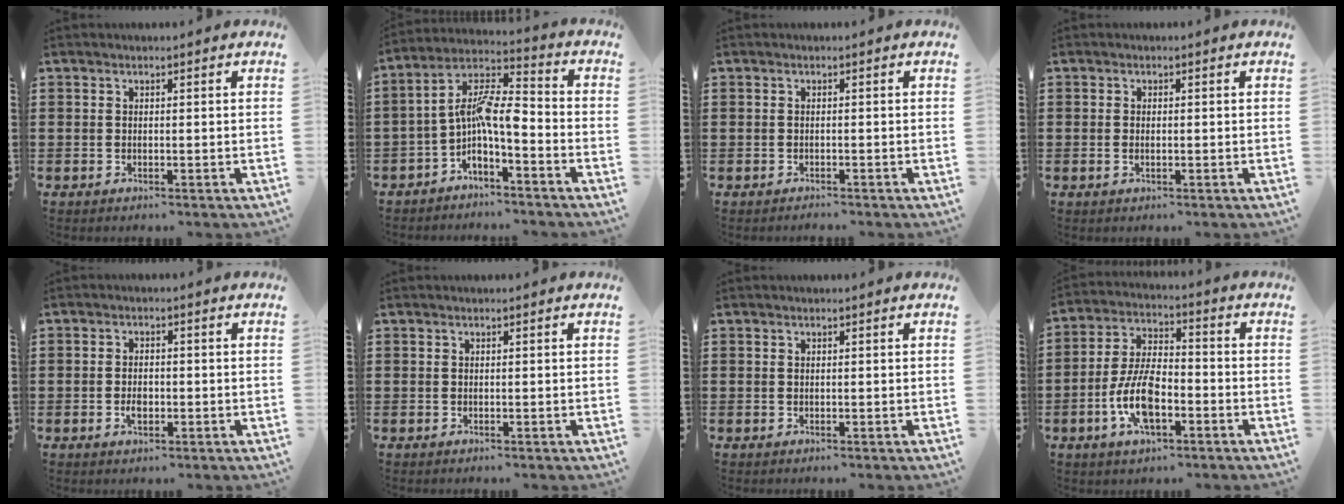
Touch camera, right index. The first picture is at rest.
{"total": 8.0, "force": [-2.2, 2.6, 7.3], "torque": [-0.153, -0.004, -0.046]}
{"total": 0.6, "force": [-0.6, 0.1, -0.2], "torque": [0.002, 0.002, -0.014]}
{"total": 0.8, "force": [-0.1, 0.4, 0.7], "torque": [-0.016, 0.001, -0.001]}
{"total": 2.3, "force": [-0.6, 1.3, 1.8], "torque": [-0.035, 0.004, -0.011]}
{"total": 0.0}
{"total": 0.0}
{"total": 9.5, "force": [-3.2, 4.5, 7.7], "torque": [-0.174, 0.000, -0.063]}